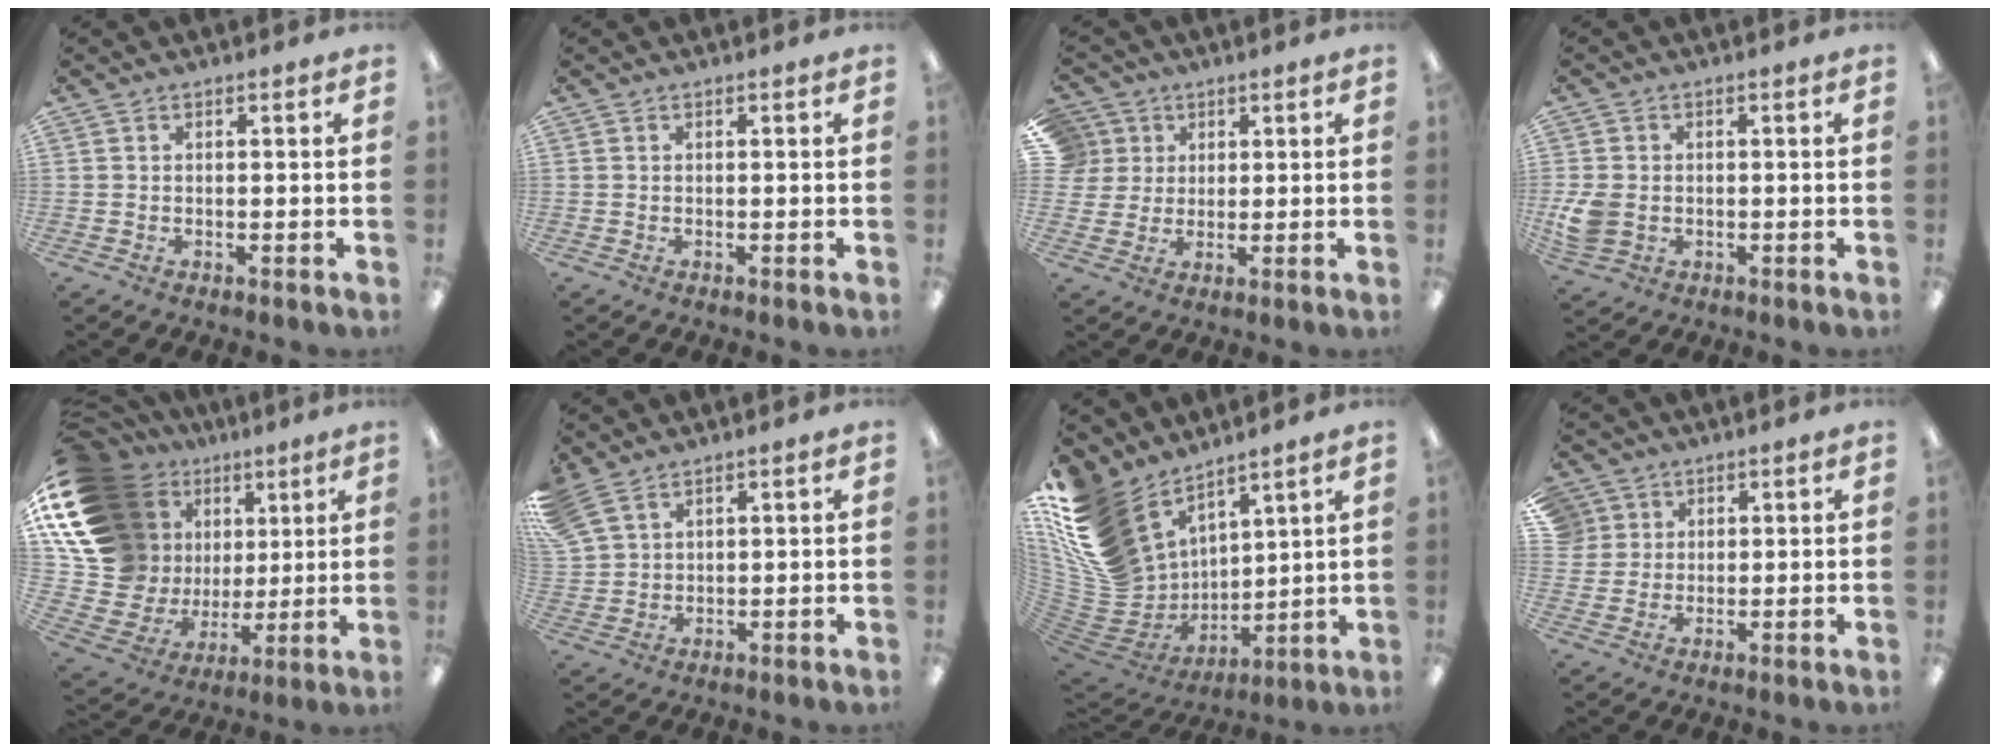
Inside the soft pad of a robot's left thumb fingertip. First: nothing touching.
{"total": 0.0}
{"total": 6.3, "force": [2.3, 5.9, 0.5], "torque": [-0.021, -0.001, 0.046]}
{"total": 6.2, "force": [-0.9, 5.0, 3.6], "torque": [-0.078, 0.002, -0.015]}
{"total": 23.2, "force": [10.3, 17.5, 11.3], "torque": [-0.226, -0.077, 0.234]}
{"total": 6.6, "force": [5.0, 3.4, 2.4], "torque": [-0.064, -0.010, 0.101]}
{"total": 19.2, "force": [10.9, 12.6, 9.6], "torque": [-0.232, -0.075, 0.212]}
{"total": 4.9, "force": [2.5, 4.3, 0.0], "torque": [-0.005, -0.003, 0.045]}